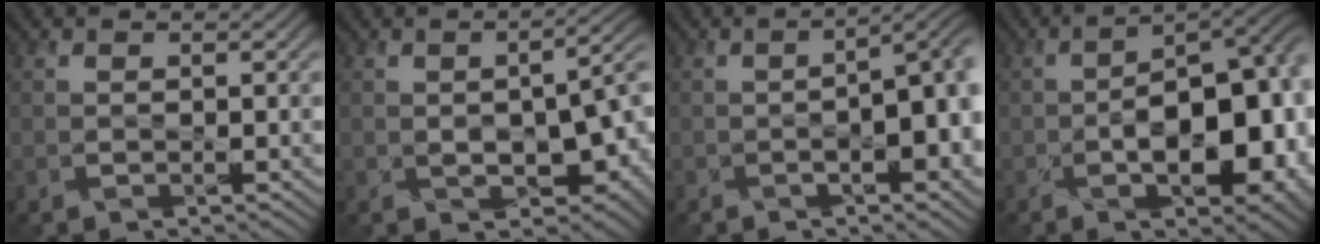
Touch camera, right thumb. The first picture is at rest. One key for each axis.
{"total": 13.1, "fx": -2.3, "fy": 7.3, "fz": 10.6, "tx": -0.131, "ty": -0.018, "tz": -0.021}
{"total": 8.4, "fx": -1.3, "fy": 2.7, "fz": 7.9, "tx": -0.097, "ty": -0.005, "tz": -0.023}
{"total": 12.9, "fx": -3.0, "fy": 5.8, "fz": 11.1, "tx": -0.151, "ty": -0.013, "tz": -0.041}